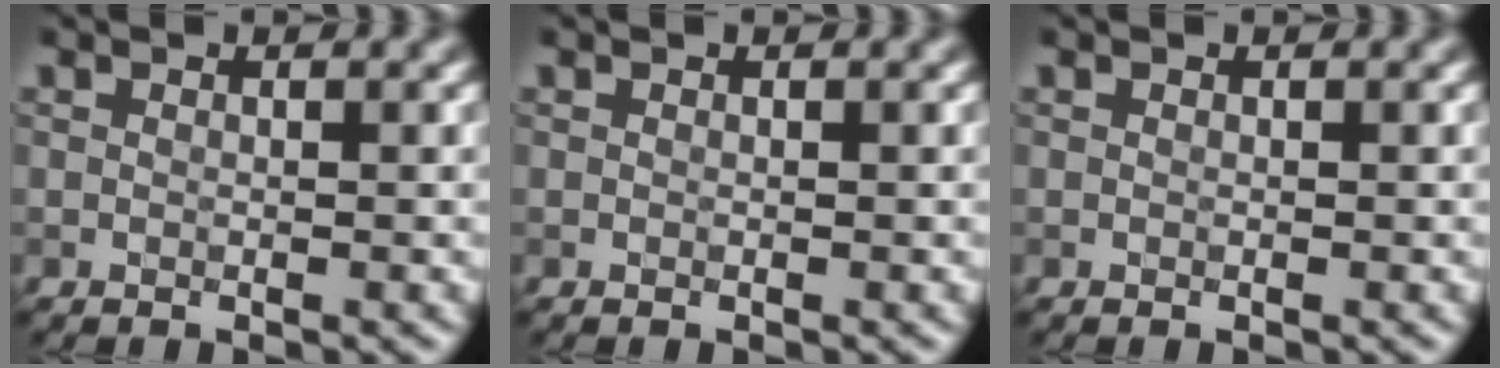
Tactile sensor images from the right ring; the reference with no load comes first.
{"total": 0.0}
{"total": 0.0}